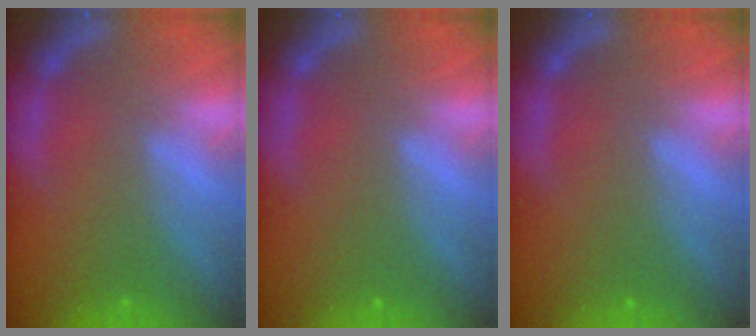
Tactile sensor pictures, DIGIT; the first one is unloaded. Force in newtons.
{"total": 0.0}
{"total": 0.0}